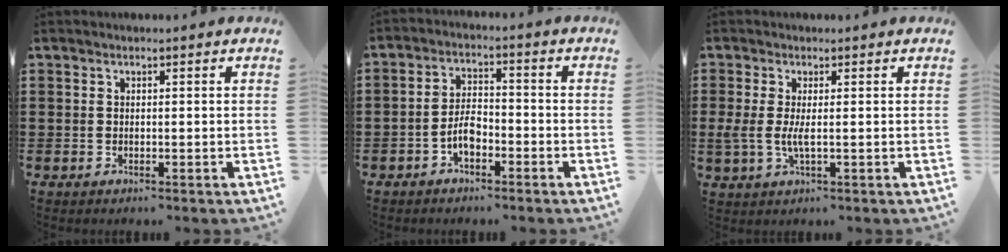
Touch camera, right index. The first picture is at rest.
{"total": 4.2, "force": [-2.0, 2.1, 3.0], "torque": [-0.066, 0.004, -0.043]}
{"total": 3.1, "force": [-0.3, 0.9, 3.0], "torque": [-0.072, -0.006, -0.009]}